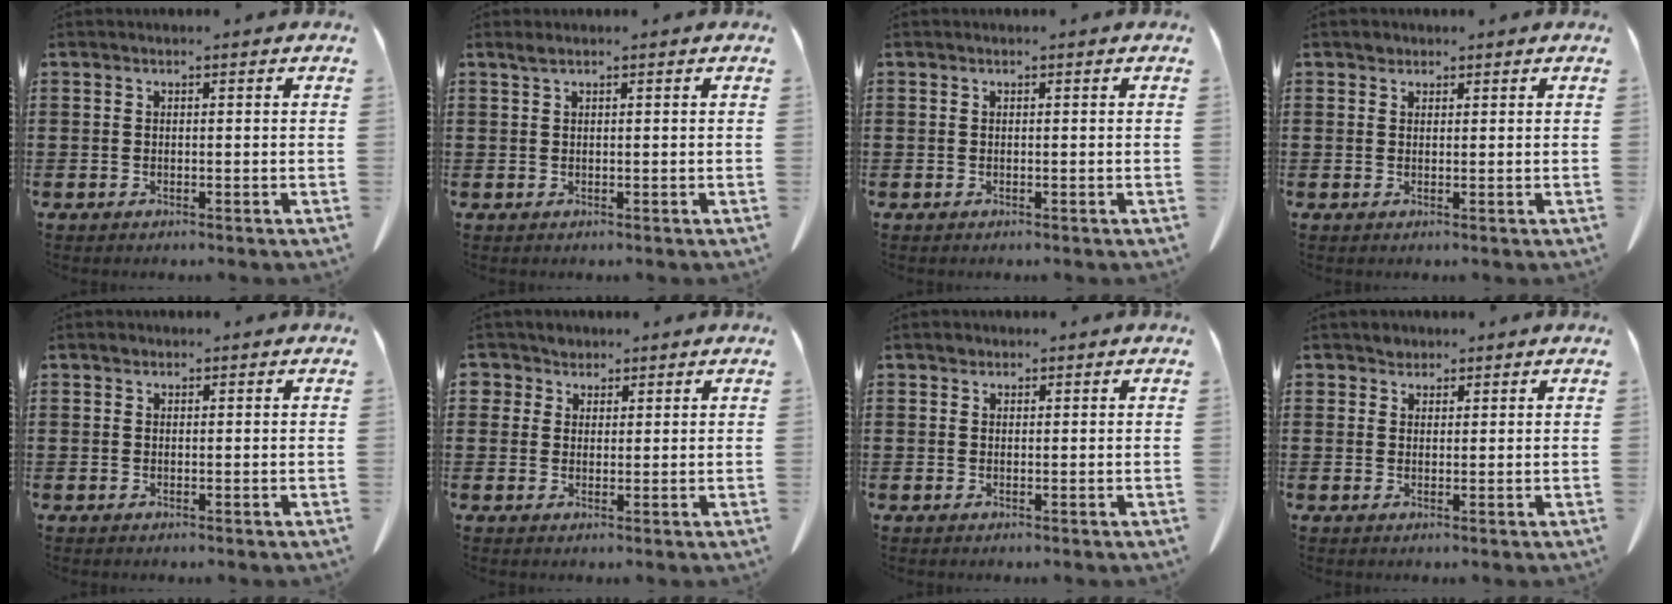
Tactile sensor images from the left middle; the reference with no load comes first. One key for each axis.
{"total": 0.9, "fx": 0.6, "fy": 0.0, "fz": 0.7, "tx": -0.015, "ty": -0.001, "tz": 0.012}
{"total": 0.0}
{"total": 1.1, "fx": 0.9, "fy": 0.7, "fz": 0.1, "tx": -0.004, "ty": 0.000, "tz": 0.018}
{"total": 0.6, "fx": 0.4, "fy": 0.4, "fz": 0.2, "tx": -0.005, "ty": 0.002, "tz": 0.008}
{"total": 2.9, "fx": 2.1, "fy": 2.0, "fz": 0.1, "tx": -0.014, "ty": 0.008, "tz": 0.041}
{"total": 0.9, "fx": 0.7, "fy": 0.5, "fz": 0.1, "tx": 0.003, "ty": -0.001, "tz": 0.012}
{"total": 1.8, "fx": 1.6, "fy": 0.8, "fz": 0.0, "tx": -0.005, "ty": 0.001, "tz": 0.033}